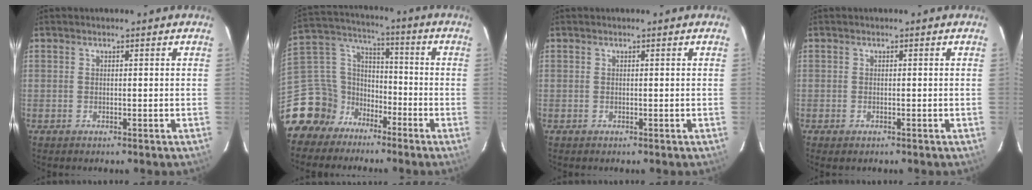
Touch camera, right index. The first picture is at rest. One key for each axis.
{"total": 12.9, "fx": -9.1, "fy": 8.8, "fz": 2.7, "tx": -0.080, "ty": 0.050, "tz": -0.165}
{"total": 0.0}
{"total": 0.8, "fx": -0.5, "fy": 0.4, "fz": 0.5, "tx": -0.008, "ty": -0.003, "tz": -0.009}